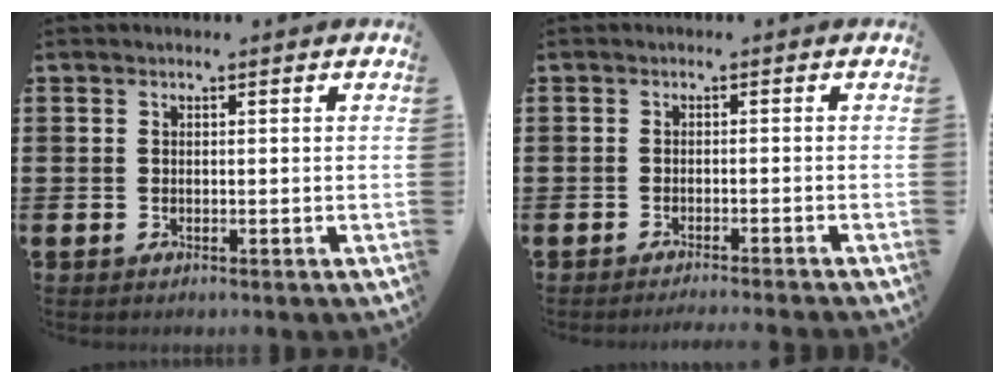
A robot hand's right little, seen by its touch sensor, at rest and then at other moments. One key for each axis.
{"total": 1.1, "fx": -1.1, "fy": -0.3, "fz": 0.1, "tx": 0.000, "ty": 0.001, "tz": -0.022}